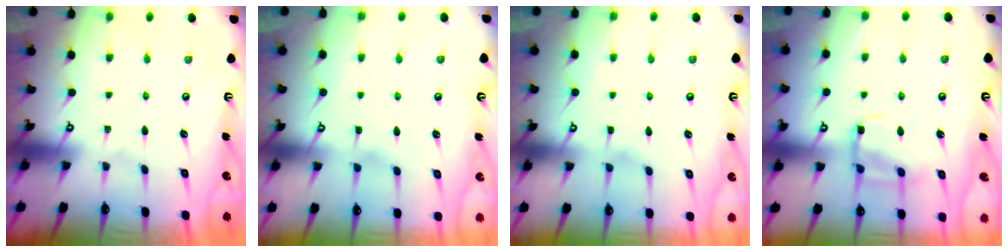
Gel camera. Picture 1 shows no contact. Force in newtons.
{"total": 2.8, "press": 2.8, "slide": 0.3}
{"total": 2.8, "press": 2.8, "slide": 0.3}
{"total": 11.4, "press": 11.3, "slide": 1.2}